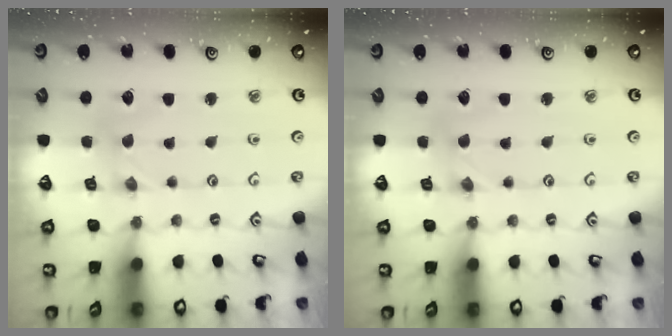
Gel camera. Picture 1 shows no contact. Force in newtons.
{"total": 1.6, "press": 1.5, "slide": 0.3}